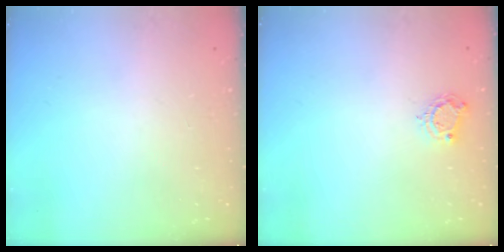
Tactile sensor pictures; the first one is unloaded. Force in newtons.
{"total": 5.5, "press": 5.5, "slide": 0.3}